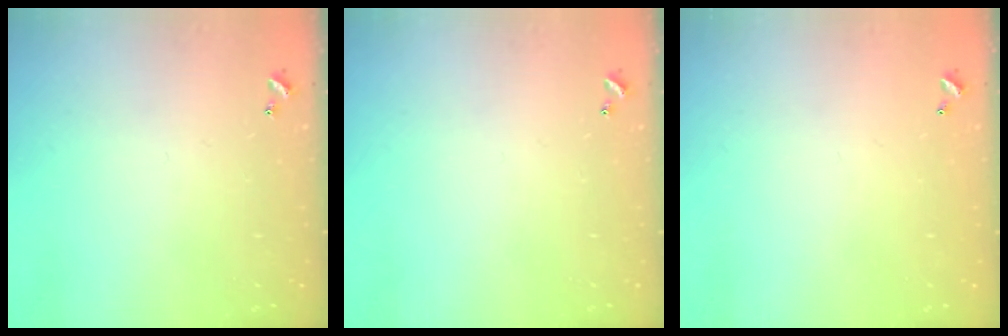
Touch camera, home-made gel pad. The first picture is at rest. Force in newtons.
{"total": 0.0}
{"total": 2.8, "press": 2.8, "slide": 0.1}